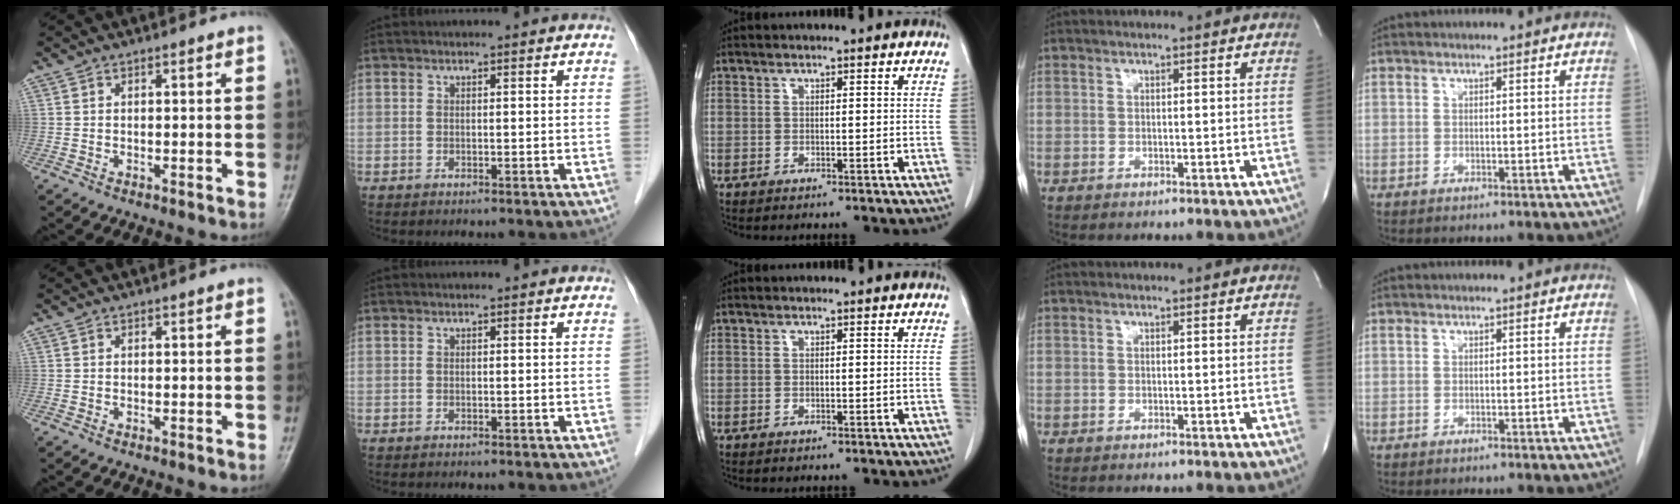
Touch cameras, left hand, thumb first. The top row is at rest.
{}